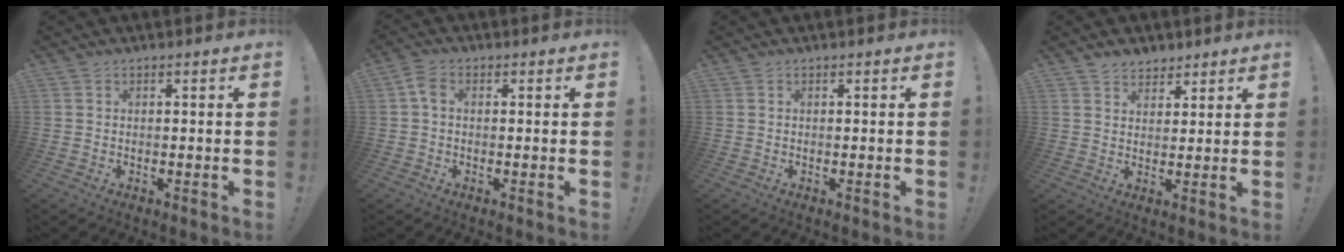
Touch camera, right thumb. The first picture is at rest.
{"total": 3.4, "force": [0.3, 2.0, 2.6], "torque": [-0.055, 0.011, 0.008]}
{"total": 0.0}
{"total": 4.6, "force": [3.7, 2.7, 0.5], "torque": [0.005, -0.026, 0.067]}